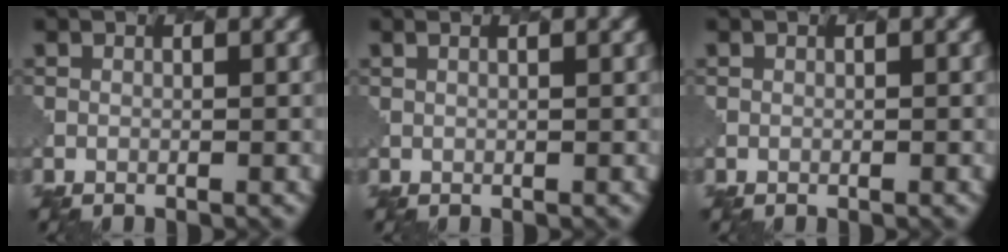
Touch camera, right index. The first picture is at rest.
{"total": 1.2, "force": [0.7, 0.5, 0.9], "torque": [-0.006, -0.005, 0.008]}
{"total": 0.0}